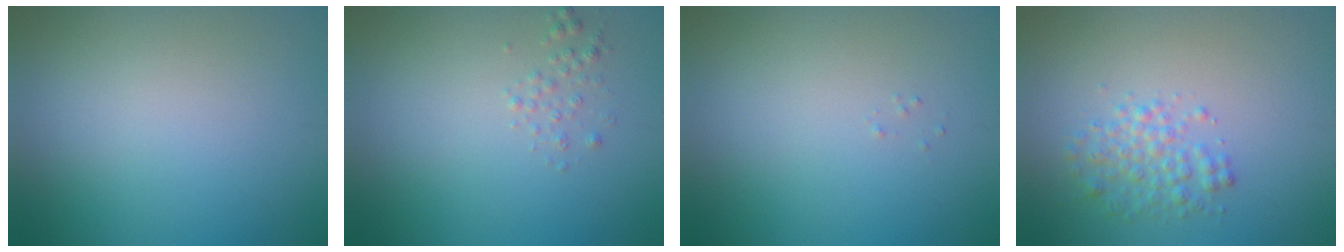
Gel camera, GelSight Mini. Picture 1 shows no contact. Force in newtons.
{"total": 0.9, "press": 0.9, "slide": 0.1}
{"total": 0.0}
{"total": 2.4, "press": 2.4, "slide": 0.1}